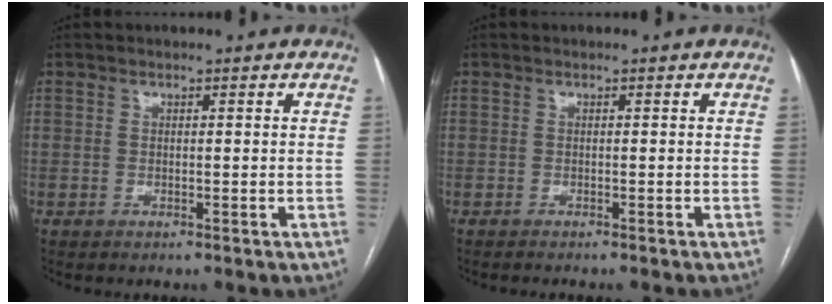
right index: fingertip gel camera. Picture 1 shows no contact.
{"total": 2.5, "force": [-2.3, 0.1, 1.2], "torque": [-0.015, -0.002, -0.027]}